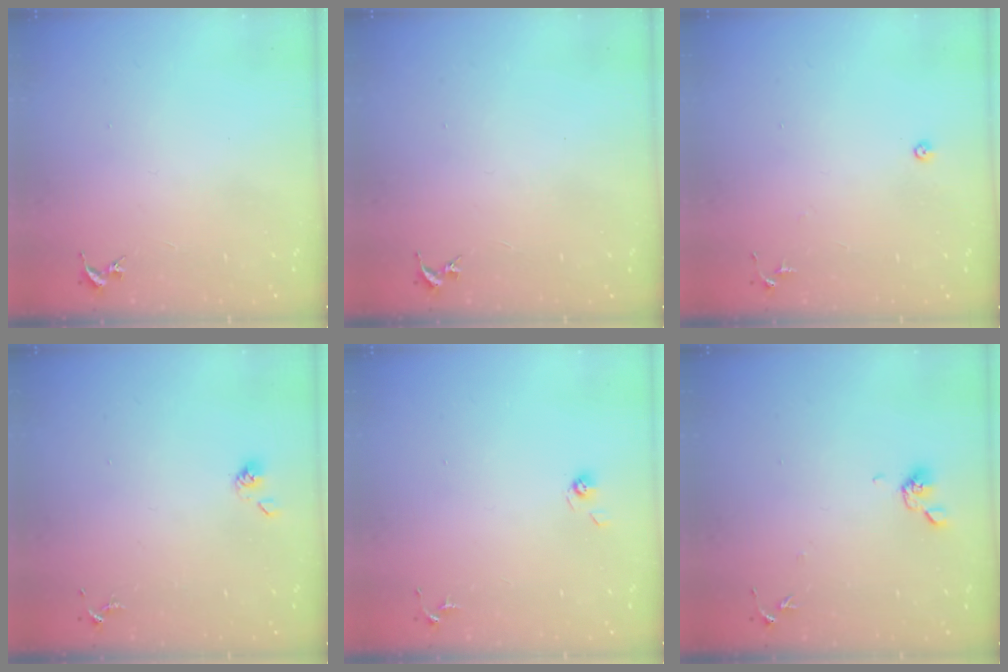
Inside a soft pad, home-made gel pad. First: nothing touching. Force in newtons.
{"total": 0.0}
{"total": 5.5, "press": 5.5, "slide": 0.5}
{"total": 3.6, "press": 3.4, "slide": 1.2}
{"total": 3.8, "press": 3.3, "slide": 1.8}
{"total": 7.1, "press": 6.8, "slide": 1.8}